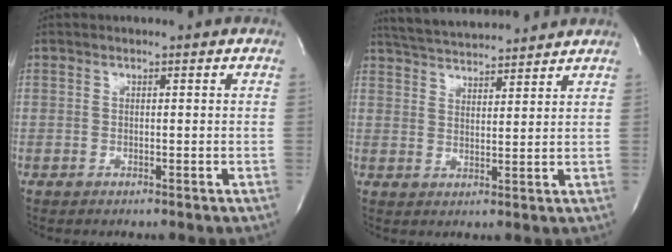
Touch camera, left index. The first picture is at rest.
{"total": 12.2, "force": [11.5, 1.3, 3.9], "torque": [-0.076, 0.023, 0.177]}